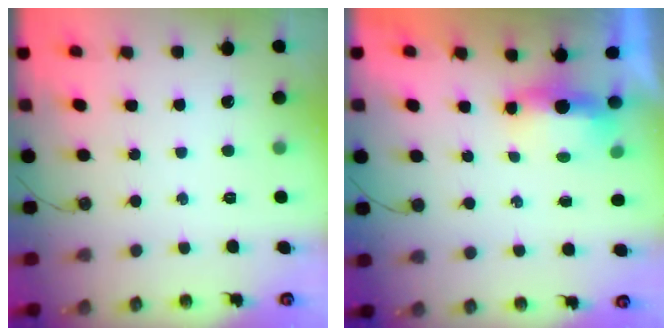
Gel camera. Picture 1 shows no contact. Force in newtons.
{"total": 8.2, "press": 5.7, "slide": 5.8}